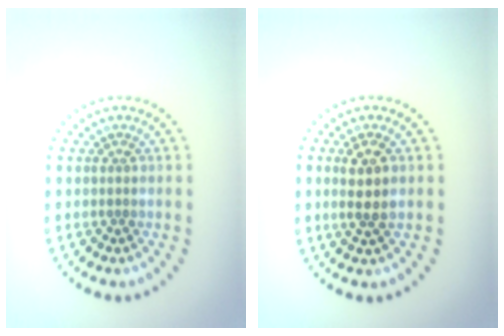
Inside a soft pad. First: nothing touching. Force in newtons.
{"total": 2.6, "press": 2.4, "slide": 1.0}